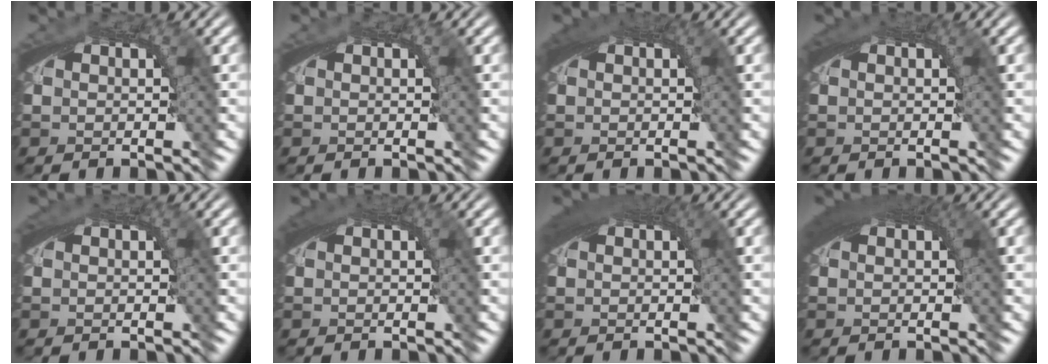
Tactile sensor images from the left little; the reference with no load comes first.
{"total": 0.0}
{"total": 1.8, "force": [0.7, 0.3, 1.6], "torque": [-0.021, 0.006, 0.010]}
{"total": 1.0, "force": [0.4, 0.0, 1.0], "torque": [-0.014, 0.002, 0.008]}
{"total": 0.5, "force": [0.3, -0.1, 0.5], "torque": [-0.006, 0.002, 0.006]}
{"total": 1.2, "force": [0.5, 0.1, 1.1], "torque": [-0.017, 0.004, 0.009]}
{"total": 2.4, "force": [1.0, 0.5, 2.1], "torque": [-0.025, 0.008, 0.015]}
{"total": 3.1, "force": [1.2, 0.9, 2.7], "torque": [-0.034, 0.011, 0.016]}